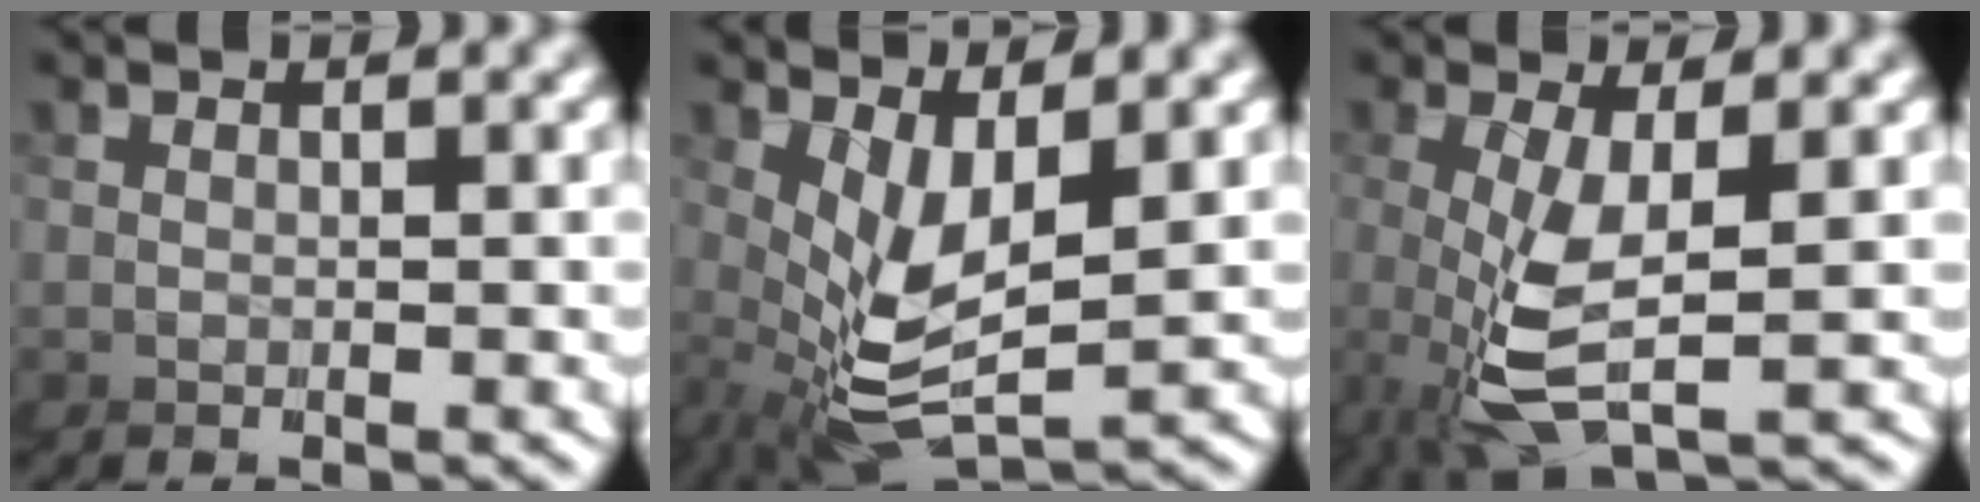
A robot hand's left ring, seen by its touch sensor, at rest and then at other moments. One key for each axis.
{"total": 3.2, "fx": 0.8, "fy": 1.6, "fz": 2.6, "tx": -0.104, "ty": -0.013, "tz": 0.022}
{"total": 3.3, "fx": -0.8, "fy": 0.6, "fz": 3.1, "tx": -0.114, "ty": -0.021, "tz": 0.002}